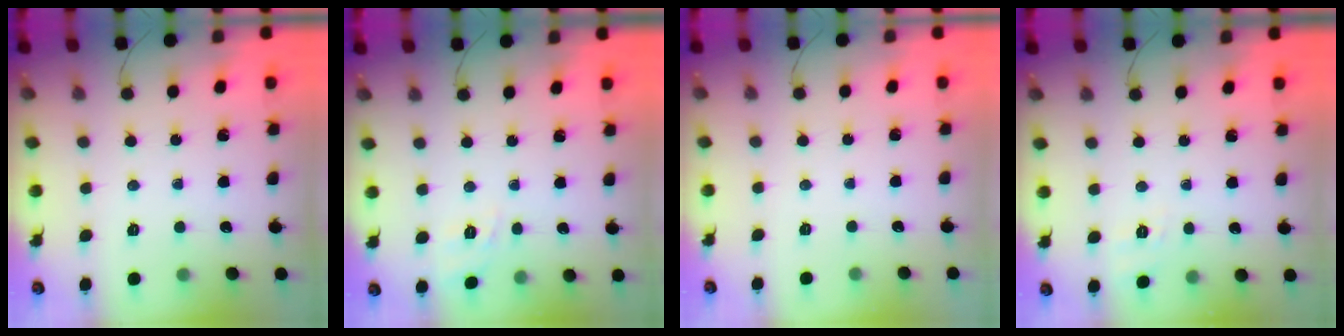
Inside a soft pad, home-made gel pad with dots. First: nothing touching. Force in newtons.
{"total": 1.9, "press": 0.5, "slide": 1.8}
{"total": 2.4, "press": 2.4, "slide": 0.5}
{"total": 1.8, "press": 0.1, "slide": 1.8}